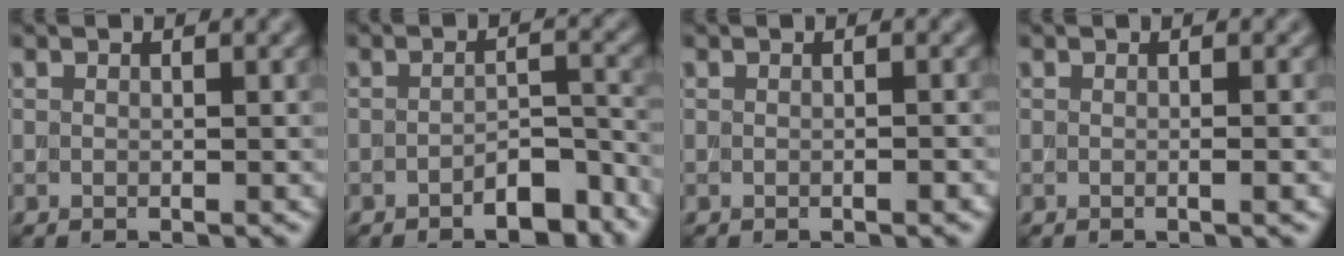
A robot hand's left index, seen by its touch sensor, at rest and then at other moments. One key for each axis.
{"total": 3.7, "fx": -2.6, "fy": 1.2, "fz": 2.3, "tx": -0.034, "ty": 0.008, "tz": -0.041}
{"total": 0.9, "fx": -0.2, "fy": 0.3, "fz": 0.8, "tx": -0.006, "ty": -0.001, "tz": -0.006}
{"total": 1.7, "fx": 0.0, "fy": 0.6, "fz": 1.6, "tx": -0.012, "ty": -0.003, "tz": -0.010}